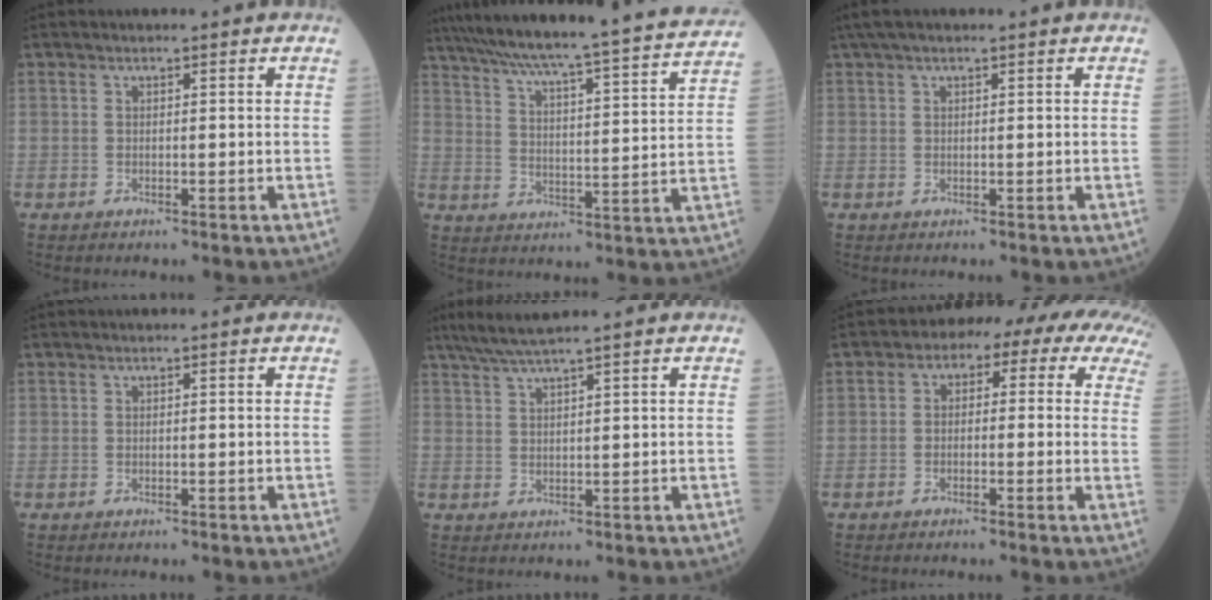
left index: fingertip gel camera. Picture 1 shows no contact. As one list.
[{"total": 26.5, "force": [24.0, 0.2, 11.2], "torque": [-0.193, -0.031, 0.323]}, {"total": 4.5, "force": [3.5, 0.9, 2.7], "torque": [-0.051, 0.042, 0.062]}, {"total": 0.0}, {"total": 5.1, "force": [4.2, -1.1, 2.8], "torque": [-0.058, 0.015, 0.082]}, {"total": 10.2, "force": [4.9, 4.8, 7.6], "torque": [-0.089, 0.053, 0.033]}]